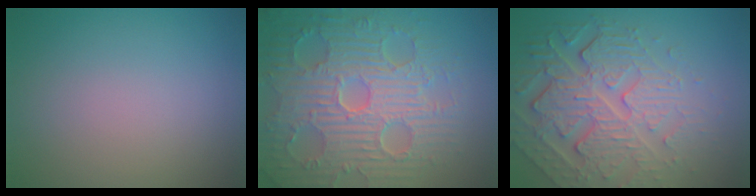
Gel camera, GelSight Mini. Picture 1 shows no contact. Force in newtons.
{"total": 9.1, "press": 6.7, "slide": 6.2}
{"total": 7.4, "press": 5.4, "slide": 5.1}